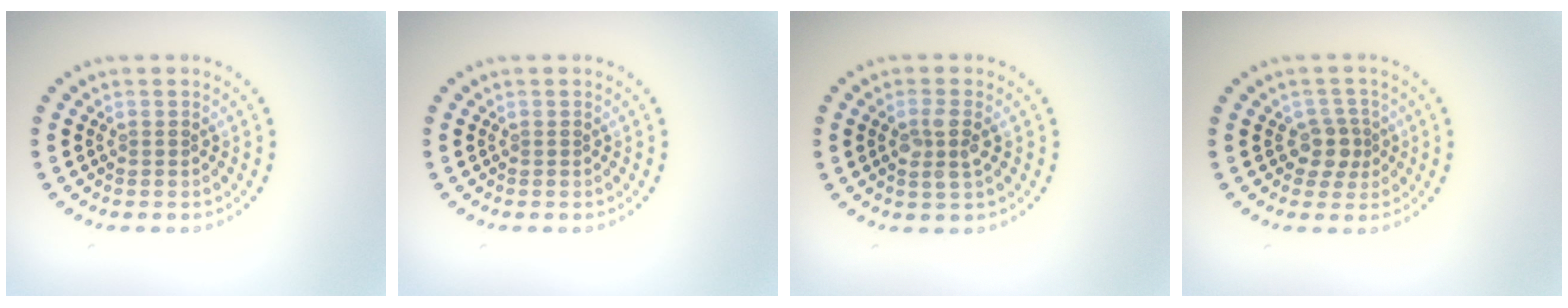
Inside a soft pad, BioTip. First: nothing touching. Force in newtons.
{"total": 0.0}
{"total": 2.4, "press": 2.2, "slide": 0.9}
{"total": 2.2, "press": 1.8, "slide": 1.3}